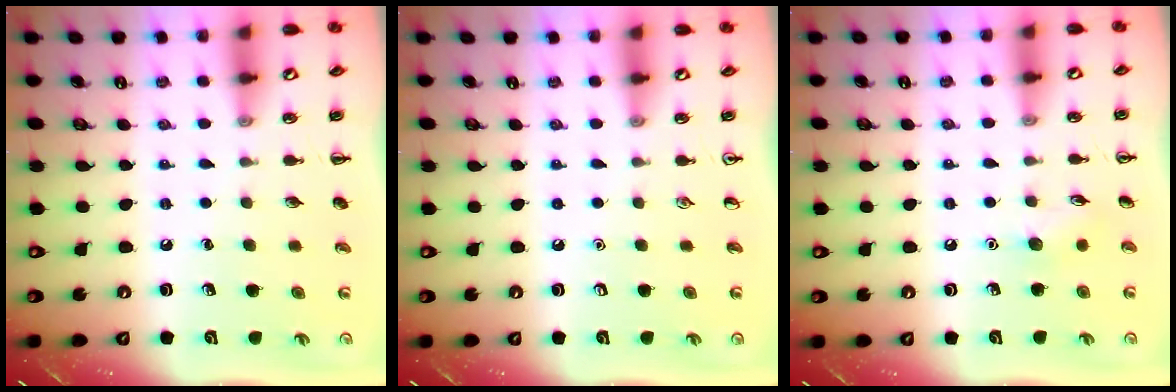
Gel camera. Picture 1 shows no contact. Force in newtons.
{"total": 0.0}
{"total": 6.0, "press": 5.8, "slide": 1.6}